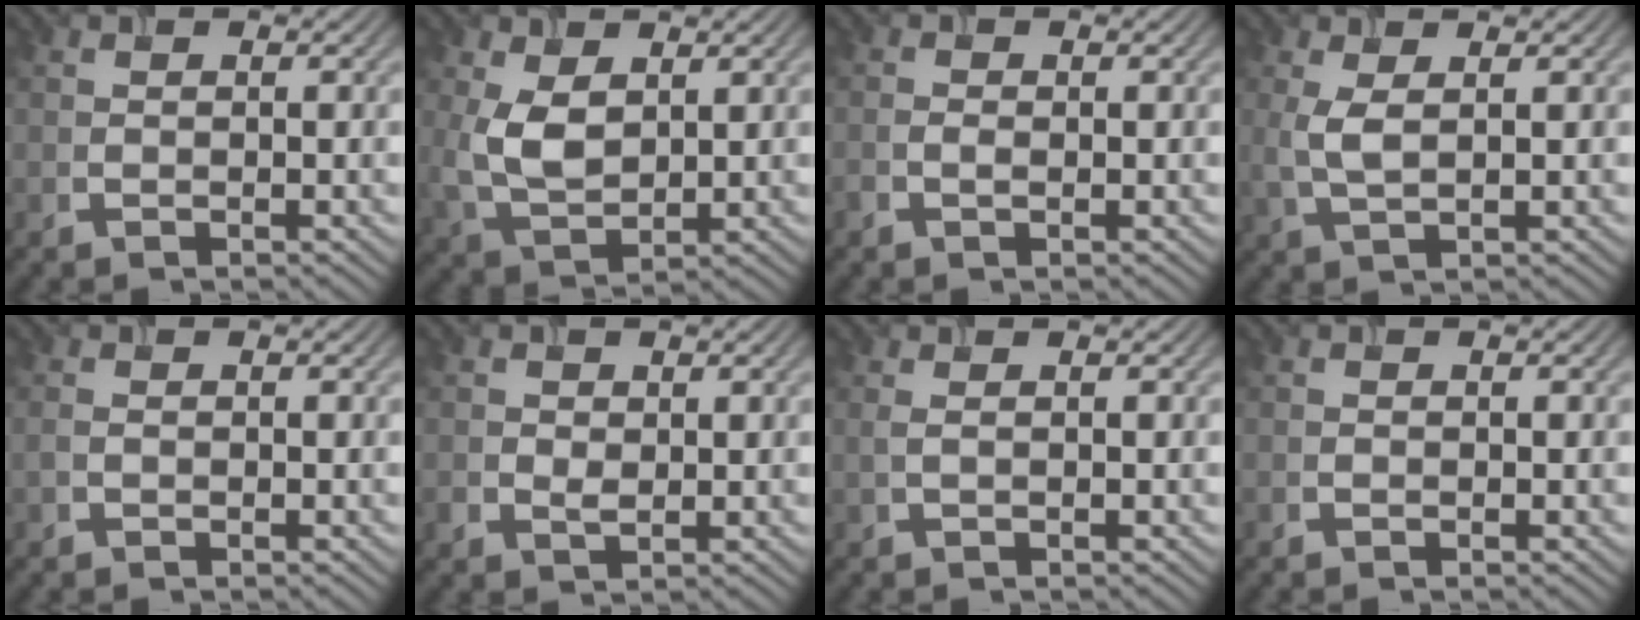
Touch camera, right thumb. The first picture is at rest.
{"total": 6.0, "force": [1.2, 3.6, 4.6], "torque": [-0.116, -0.004, 0.030]}
{"total": 1.0, "force": [-0.4, 0.5, 0.7], "torque": [-0.016, 0.000, -0.009]}
{"total": 3.1, "force": [0.6, 1.2, 2.8], "torque": [-0.073, 0.000, 0.016]}
{"total": 1.4, "force": [-0.1, 1.0, 1.0], "torque": [-0.025, -0.001, 0.000]}
{"total": 1.7, "force": [0.2, 1.5, 0.8], "torque": [-0.017, -0.007, 0.006]}
{"total": 0.8, "force": [0.2, 0.1, 0.8], "torque": [-0.022, 0.002, 0.003]}
{"total": 0.0}